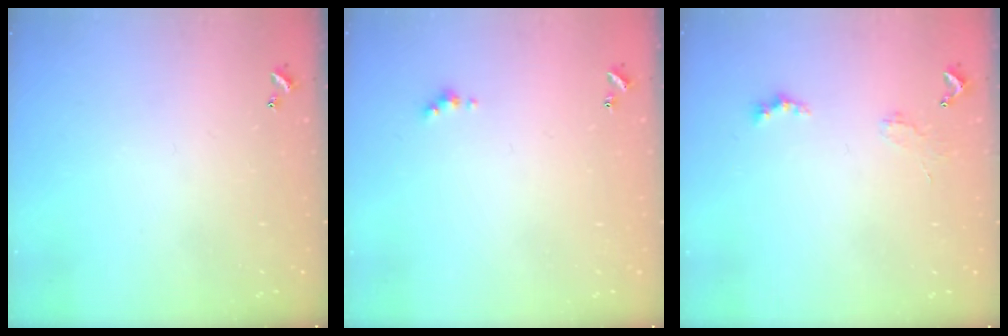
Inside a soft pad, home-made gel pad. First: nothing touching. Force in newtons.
{"total": 1.0, "press": 0.9, "slide": 0.5}
{"total": 1.9, "press": 1.8, "slide": 0.5}